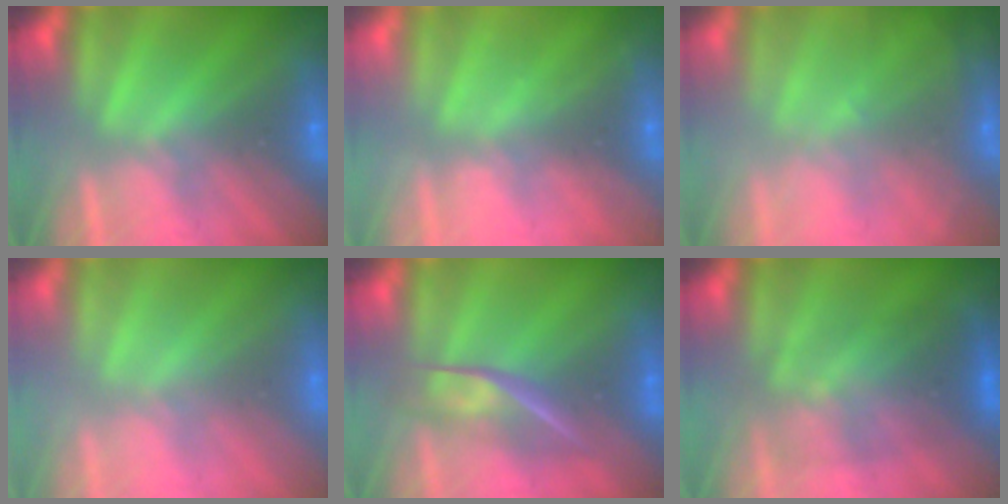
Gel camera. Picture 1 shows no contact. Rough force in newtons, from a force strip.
{"total": 2.1}
{"total": 11.6}
{"total": 3.1}
{"total": 2.4}
{"total": 3.7}